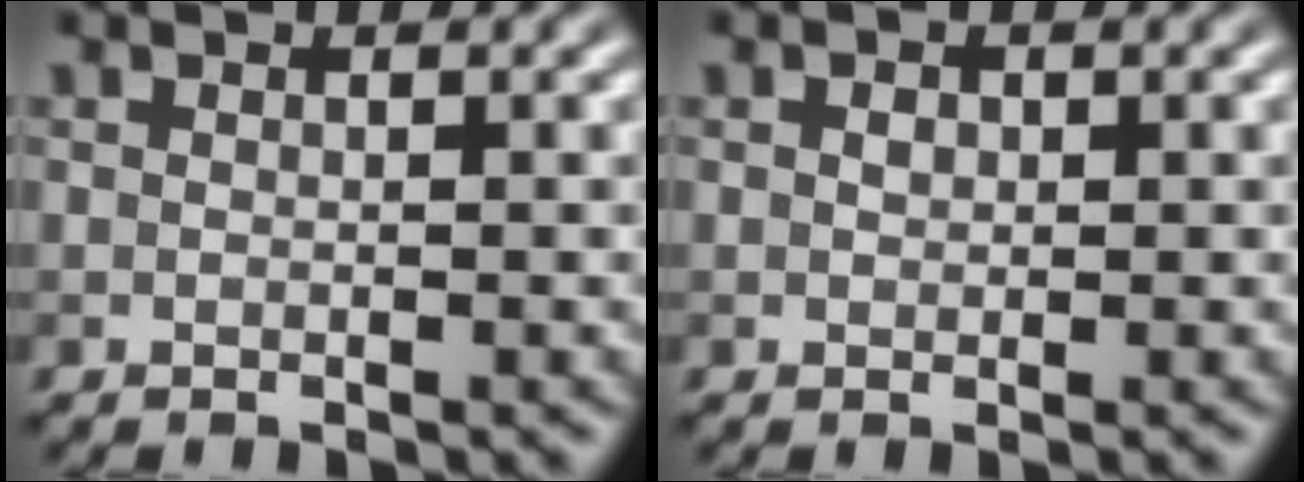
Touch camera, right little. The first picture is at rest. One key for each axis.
{"total": 0.7, "fx": 0.1, "fy": 0.6, "fz": 0.4, "tx": -0.007, "ty": 0.000, "tz": 0.001}